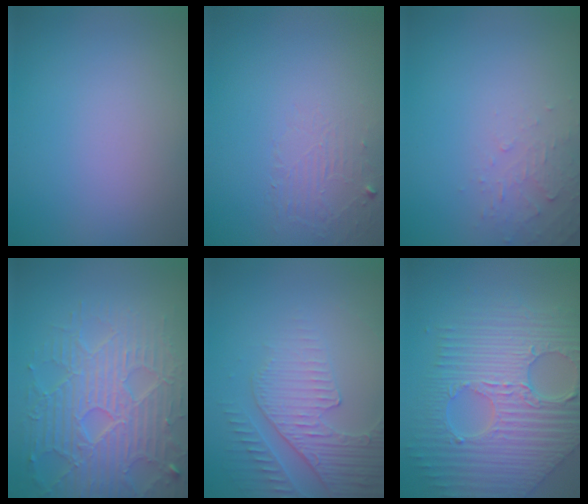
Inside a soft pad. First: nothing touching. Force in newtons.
{"total": 1.4, "press": 0.1, "slide": 1.4}
{"total": 1.7, "press": 1.7, "slide": 0.2}
{"total": 7.0, "press": 5.7, "slide": 4.0}
{"total": 4.0, "press": 3.9, "slide": 1.0}
{"total": 10.3, "press": 7.1, "slide": 7.5}